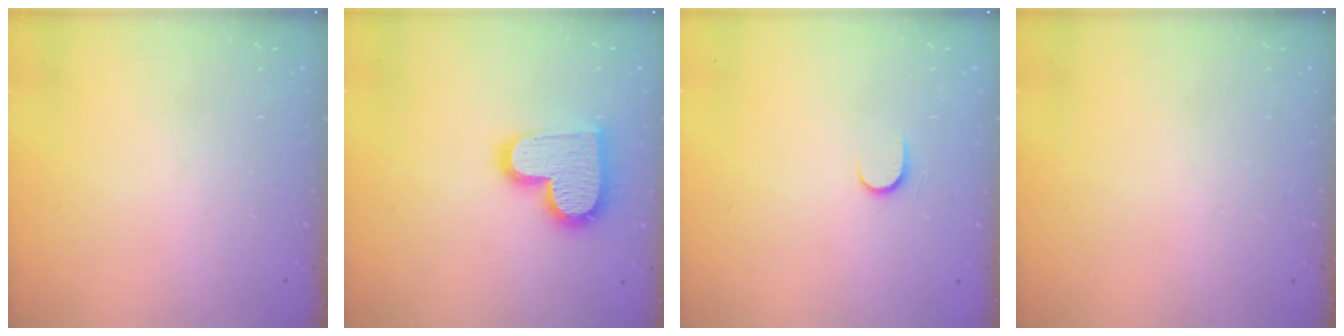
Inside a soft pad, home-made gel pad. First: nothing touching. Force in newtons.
{"total": 16.8, "press": 16.7, "slide": 1.2}
{"total": 4.4, "press": 4.4, "slide": 0.5}
{"total": 0.0}